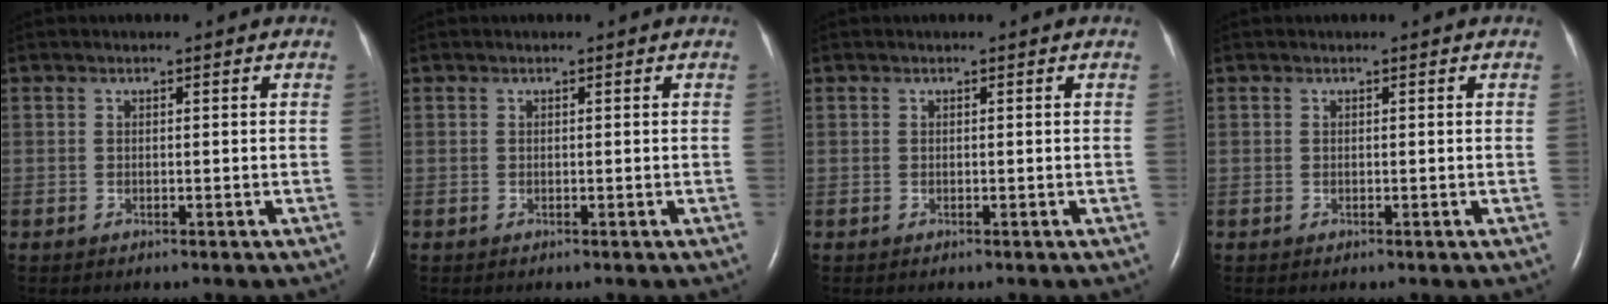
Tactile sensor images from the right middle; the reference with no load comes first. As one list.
[{"total": 0.0}, {"total": 0.0}, {"total": 0.0}]